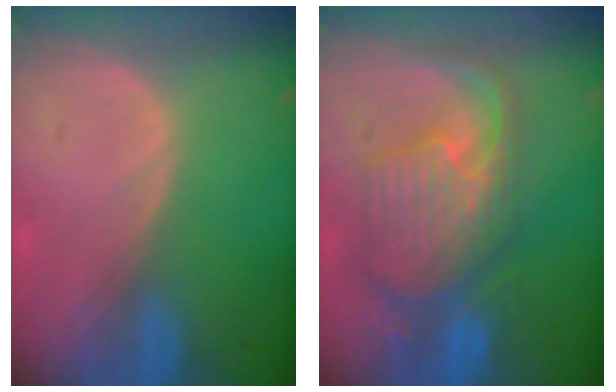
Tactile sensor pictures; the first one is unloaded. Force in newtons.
{"total": 10.5, "press": 9.4, "slide": 4.6}